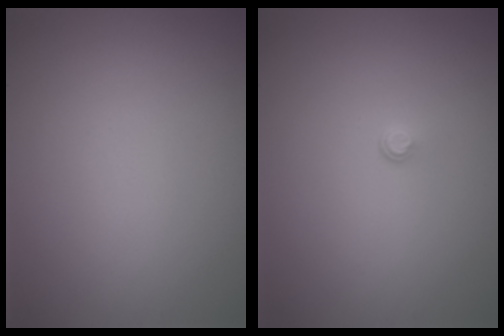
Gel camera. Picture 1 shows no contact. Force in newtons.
{"total": 0.5, "press": 0.3, "slide": 0.5}